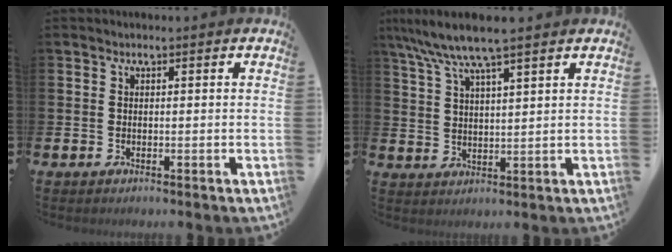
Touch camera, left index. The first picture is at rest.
{"total": 7.2, "force": [6.0, 0.7, 3.9], "torque": [-0.090, -0.019, 0.106]}